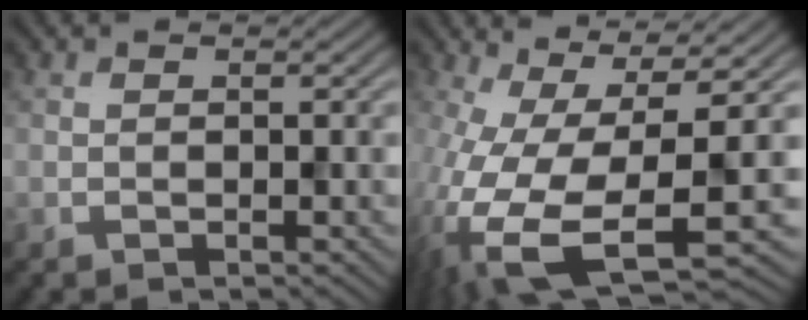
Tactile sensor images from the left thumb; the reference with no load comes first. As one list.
[{"total": 15.7, "force": [-3.1, 6.0, 14.2], "torque": [-0.305, -0.033, -0.037]}]